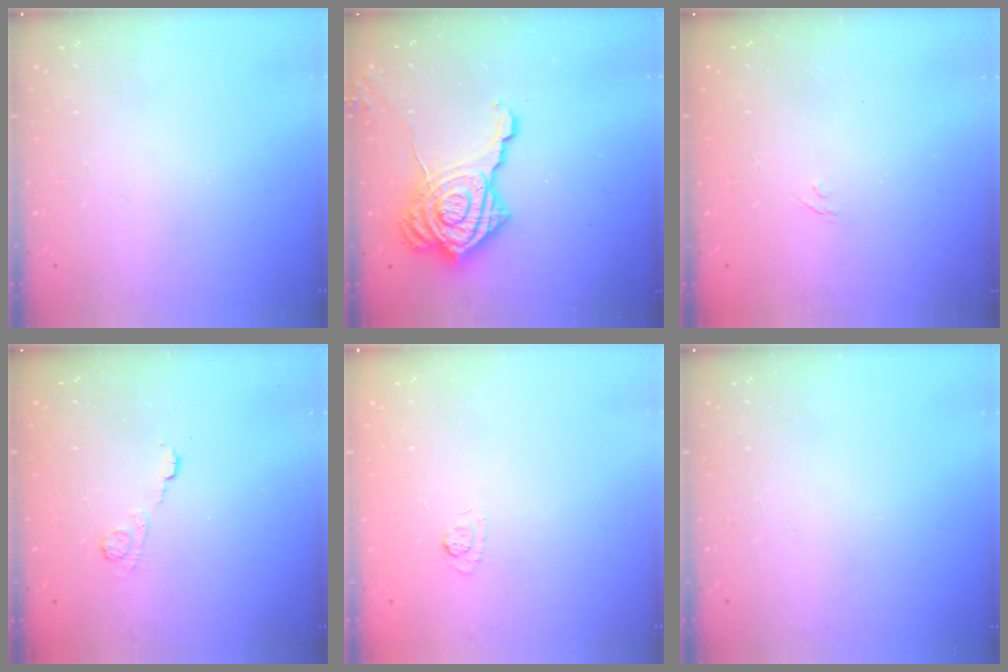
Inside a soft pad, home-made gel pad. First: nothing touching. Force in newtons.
{"total": 20.6, "press": 20.5, "slide": 1.8}
{"total": 2.0, "press": 1.7, "slide": 1.2}
{"total": 3.9, "press": 3.7, "slide": 1.3}
{"total": 2.1, "press": 1.6, "slide": 1.3}
{"total": 0.0}